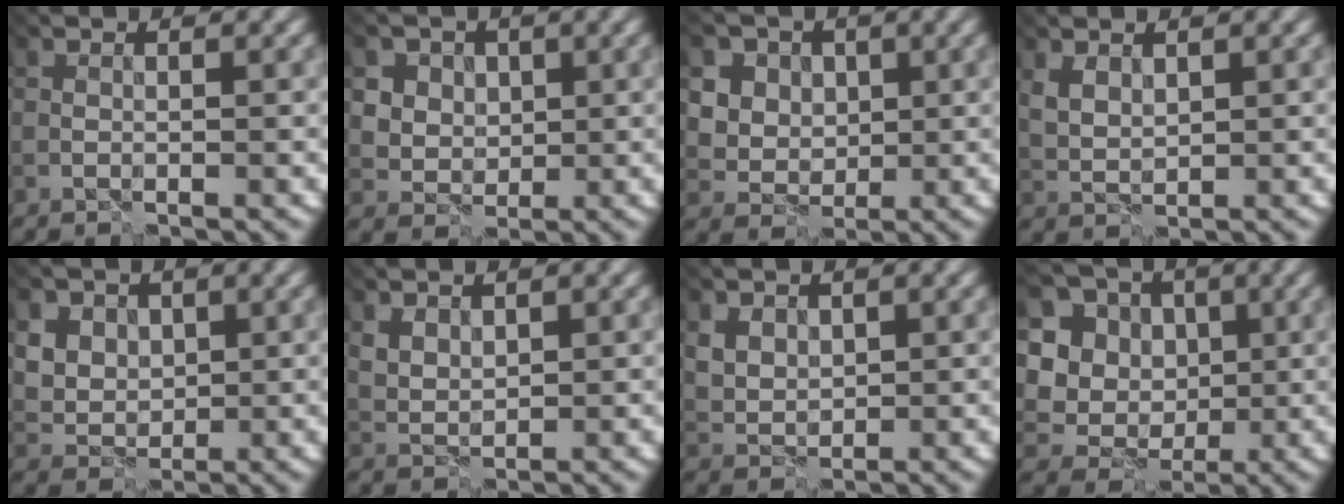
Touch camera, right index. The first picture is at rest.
{"total": 6.1, "force": [3.1, 4.9, 1.9], "torque": [-0.043, 0.008, 0.049]}
{"total": 6.9, "force": [3.4, 5.7, 2.1], "torque": [-0.044, 0.003, 0.053]}
{"total": 1.5, "force": [1.0, 0.8, 0.8], "torque": [-0.026, -0.003, 0.022]}
{"total": 5.5, "force": [2.9, 4.4, 1.7], "torque": [-0.047, 0.006, 0.048]}
{"total": 1.6, "force": [1.2, 0.9, 0.5], "torque": [-0.020, -0.005, 0.028]}
{"total": 2.4, "force": [1.4, 1.8, 0.7], "torque": [-0.028, -0.006, 0.036]}
{"total": 11.2, "force": [3.4, 9.8, 4.2], "torque": [-0.122, 0.019, 0.063]}